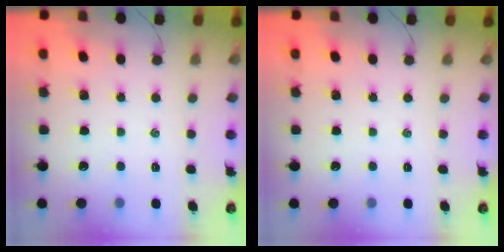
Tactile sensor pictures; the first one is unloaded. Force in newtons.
{"total": 0.0}